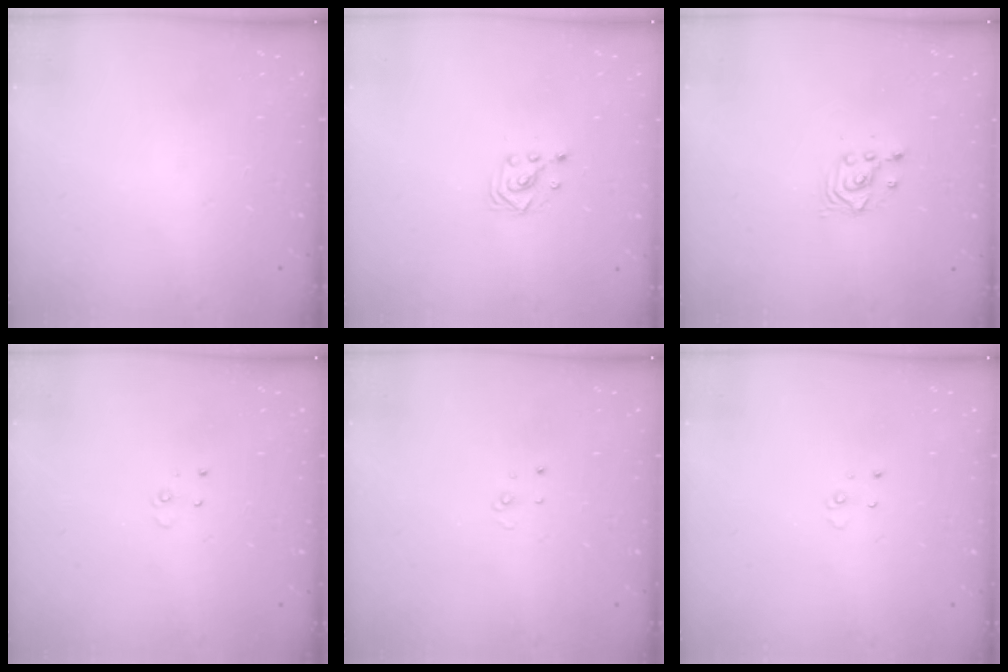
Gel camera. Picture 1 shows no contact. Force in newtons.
{"total": 3.0, "press": 3.0, "slide": 0.4}
{"total": 2.4, "press": 2.4, "slide": 0.2}
{"total": 3.0, "press": 2.9, "slide": 0.3}
{"total": 2.6, "press": 2.6, "slide": 0.2}
{"total": 2.5, "press": 2.5, "slide": 0.2}